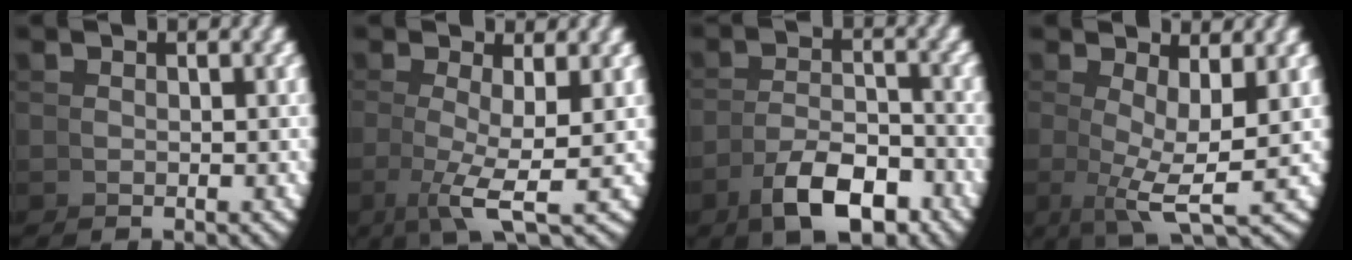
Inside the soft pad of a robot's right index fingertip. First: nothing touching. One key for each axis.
{"total": 4.5, "fx": -0.1, "fy": 1.0, "fz": 4.4, "tx": -0.087, "ty": -0.021, "tz": 0.009}
{"total": 5.5, "fx": -3.0, "fy": 2.1, "fz": 4.1, "tx": -0.053, "ty": -0.011, "tz": -0.041}
{"total": 5.3, "fx": 0.5, "fy": 1.9, "fz": 4.9, "tx": -0.082, "ty": -0.019, "tz": 0.017}